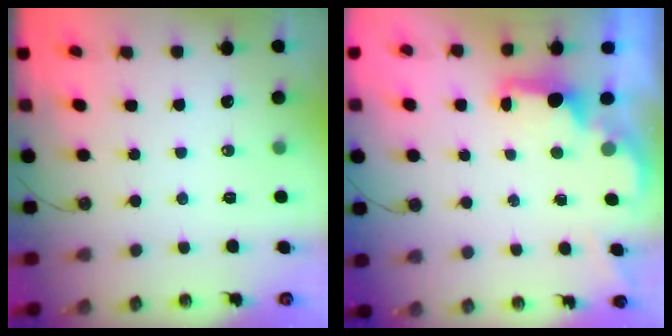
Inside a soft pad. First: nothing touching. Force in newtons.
{"total": 1.8, "press": 1.7, "slide": 0.8}